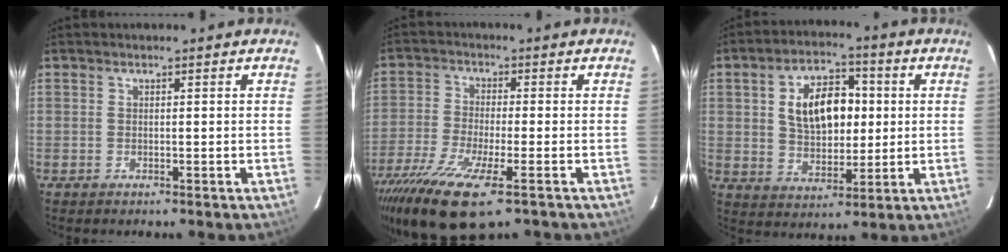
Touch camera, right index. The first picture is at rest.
{"total": 16.1, "force": [-10.2, 3.8, 11.8], "torque": [-0.248, -0.066, -0.190]}
{"total": 12.4, "force": [2.0, 7.7, 9.5], "torque": [-0.167, 0.025, 0.042]}